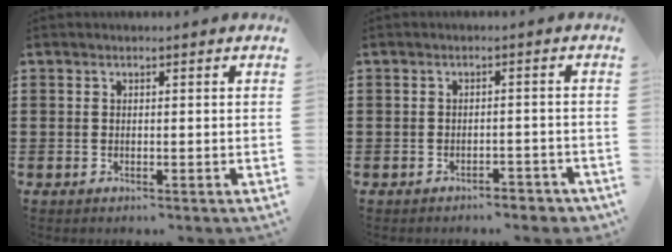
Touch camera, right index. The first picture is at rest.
{"total": 1.9, "force": [-1.8, 0.4, 0.3], "torque": [-0.013, -0.001, -0.037]}